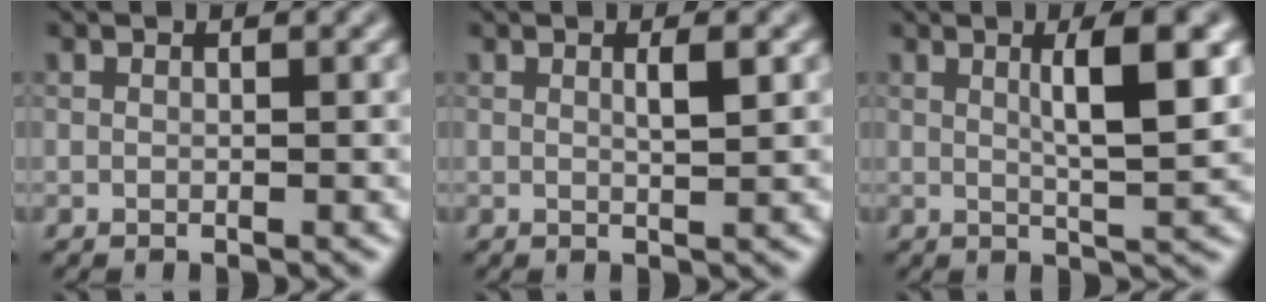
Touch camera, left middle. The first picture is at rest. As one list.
[{"total": 1.4, "force": [0.5, 0.2, 1.3], "torque": [-0.021, 0.002, 0.005]}, {"total": 5.4, "force": [1.4, 1.1, 5.2], "torque": [-0.073, 0.005, 0.022]}]